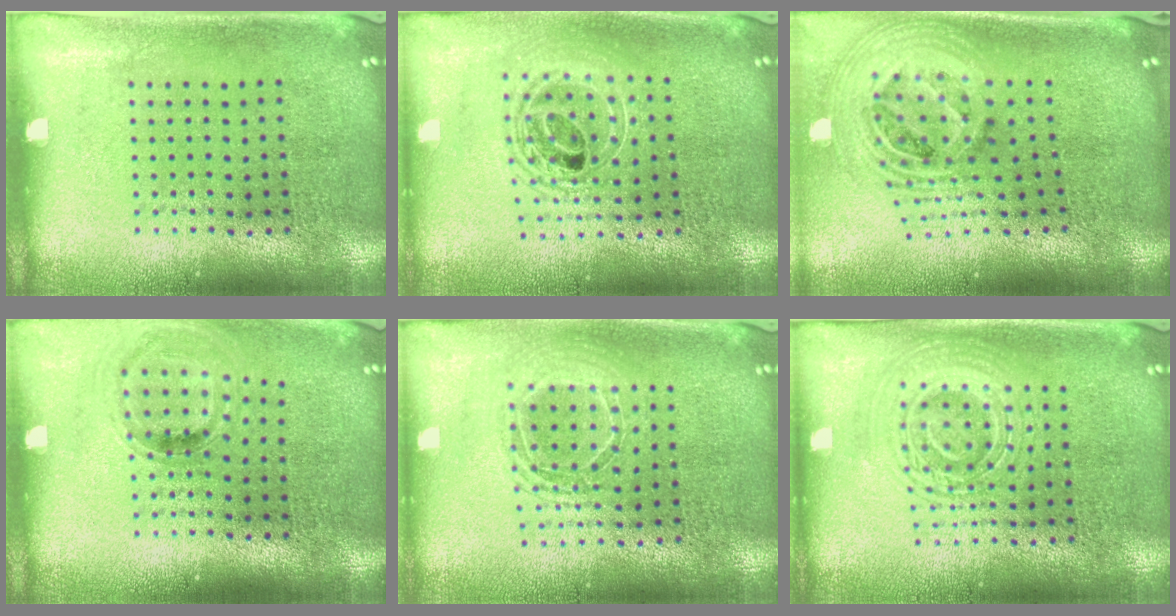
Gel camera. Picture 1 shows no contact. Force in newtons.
{"total": 1.7, "press": 1.4, "slide": 1.0}
{"total": 2.6, "press": 1.8, "slide": 1.9}
{"total": 0.9, "press": 0.8, "slide": 0.2}
{"total": 1.7, "press": 1.4, "slide": 0.9}
{"total": 2.5, "press": 2.4, "slide": 0.5}